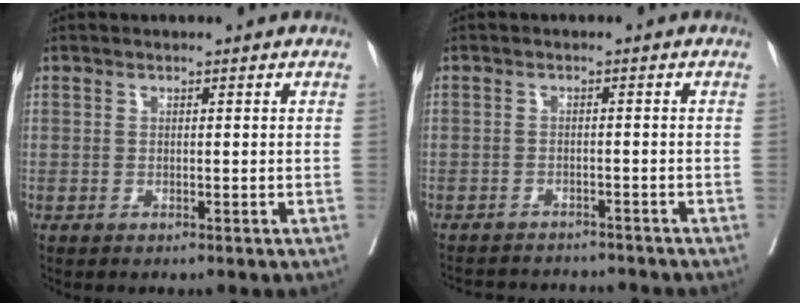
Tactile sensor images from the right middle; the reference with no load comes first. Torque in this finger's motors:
{"motor_torque": [0.38, -0.61, 0.04, 0.03]}